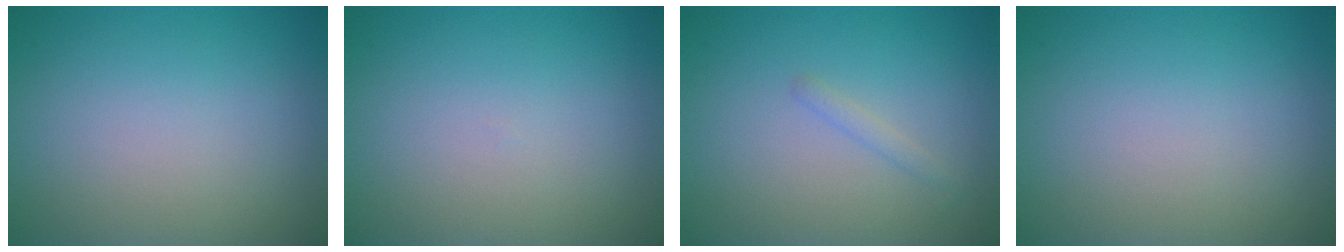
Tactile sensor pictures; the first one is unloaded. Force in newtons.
{"total": 0.0}
{"total": 0.9, "press": 0.9, "slide": 0.0}
{"total": 0.0}